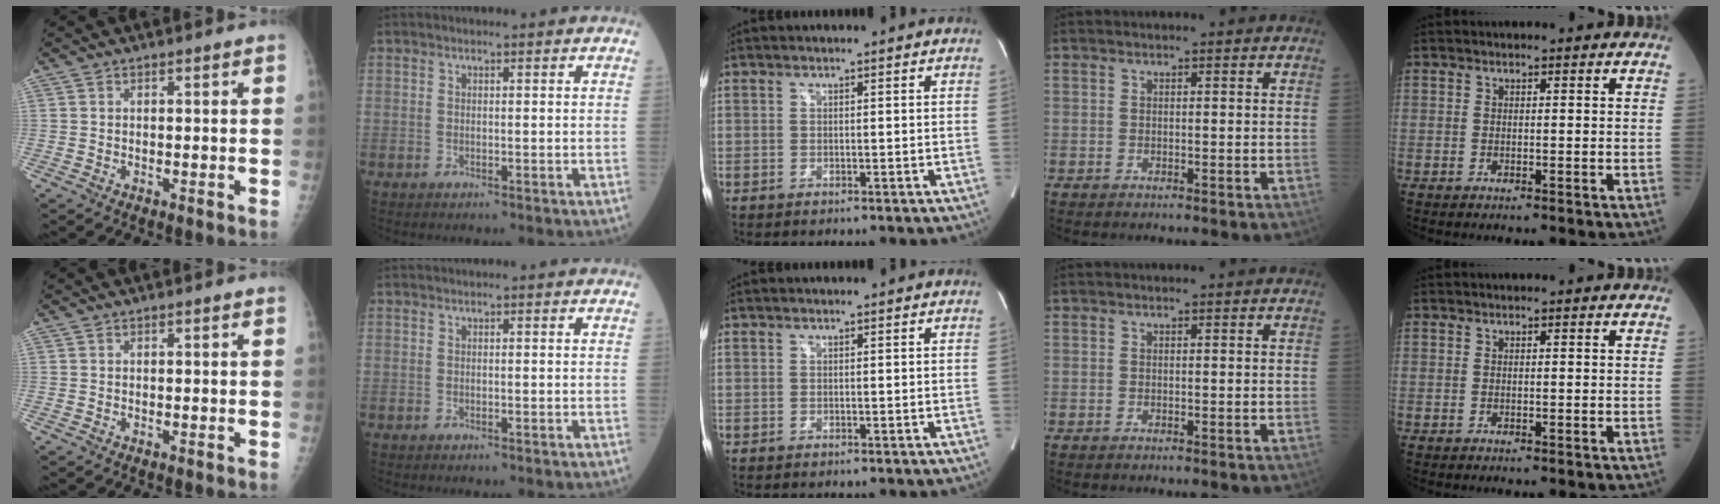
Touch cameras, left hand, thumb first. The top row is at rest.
{}